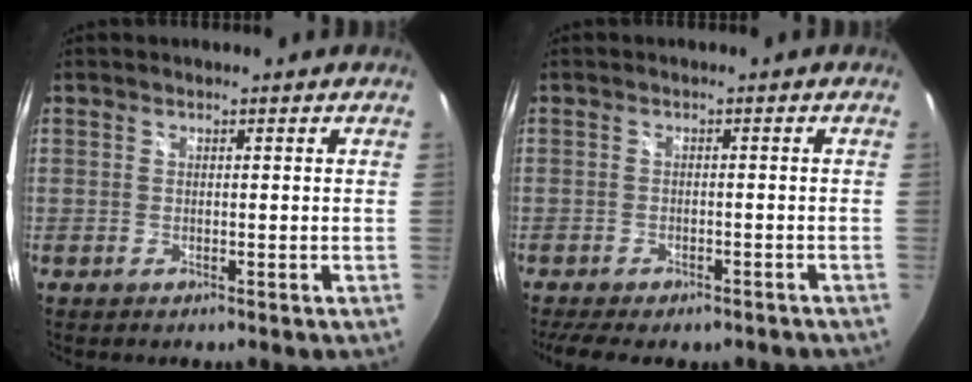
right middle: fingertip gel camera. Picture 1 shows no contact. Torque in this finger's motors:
{"motor_torque": [1.06, -1.08, 0.15, 0.06]}